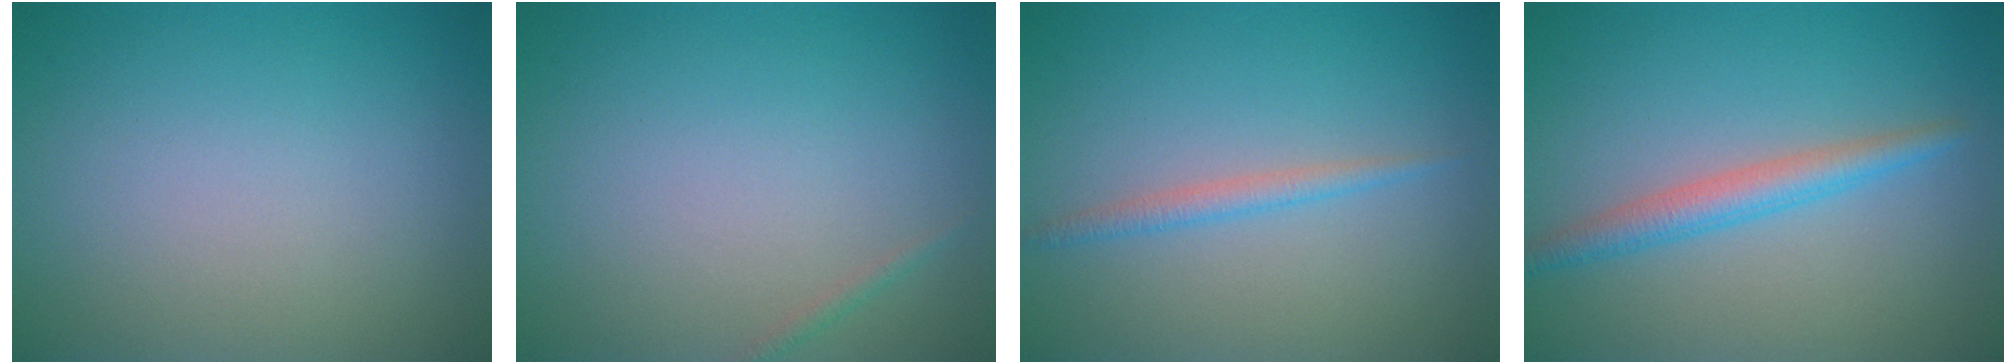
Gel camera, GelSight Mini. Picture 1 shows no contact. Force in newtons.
{"total": 0.6, "press": 0.6, "slide": 0.0}
{"total": 1.5, "press": 1.5, "slide": 0.1}
{"total": 2.7, "press": 2.7, "slide": 0.1}